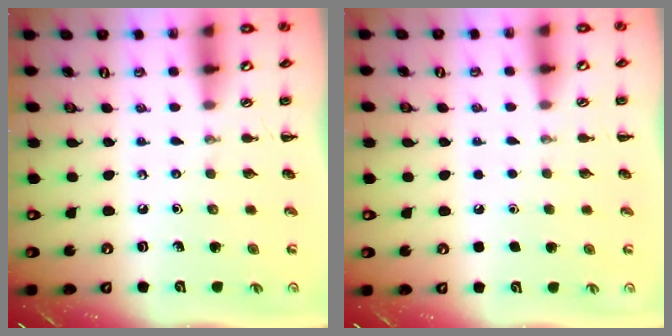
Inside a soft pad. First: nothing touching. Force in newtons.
{"total": 1.6, "press": 1.6, "slide": 0.1}